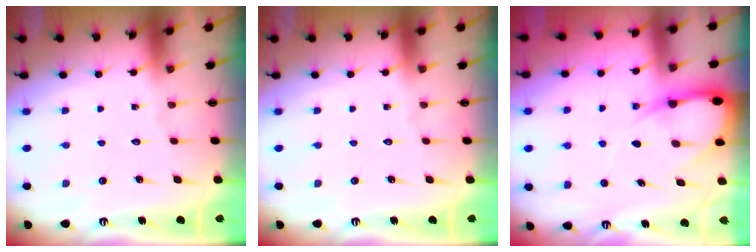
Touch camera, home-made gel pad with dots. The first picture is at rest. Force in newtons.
{"total": 0.0}
{"total": 7.6, "press": 7.5, "slide": 0.9}